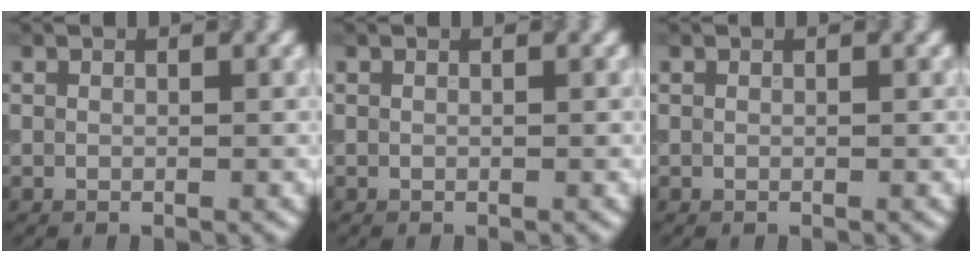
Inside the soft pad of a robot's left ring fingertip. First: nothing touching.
{"total": 0.0}
{"total": 0.0}